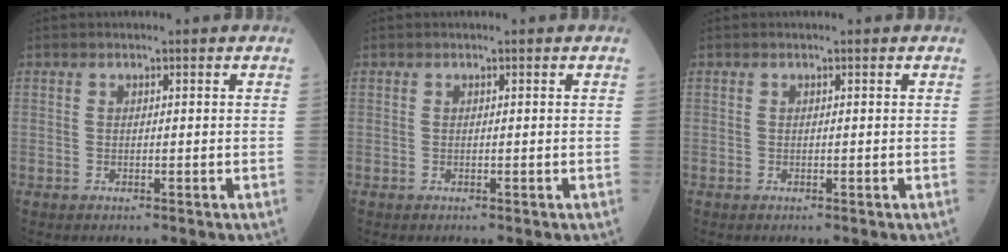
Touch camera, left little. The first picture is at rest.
{"total": 0.0}
{"total": 0.0}